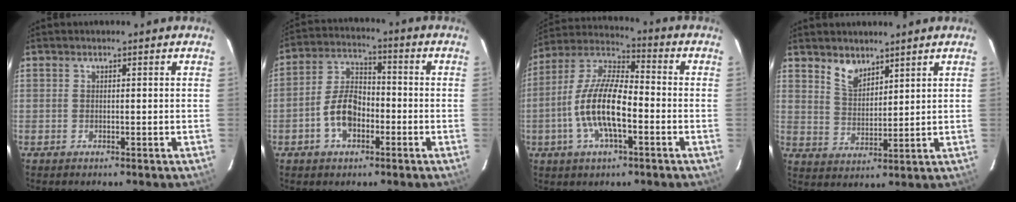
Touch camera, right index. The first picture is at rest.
{"total": 8.9, "force": [-3.4, 5.4, 6.3], "torque": [-0.125, 0.021, -0.056]}
{"total": 14.3, "force": [-3.9, 5.0, 12.8], "torque": [-0.260, 0.000, -0.078]}
{"total": 5.3, "force": [4.1, 2.4, 2.3], "torque": [-0.037, 0.001, 0.082]}